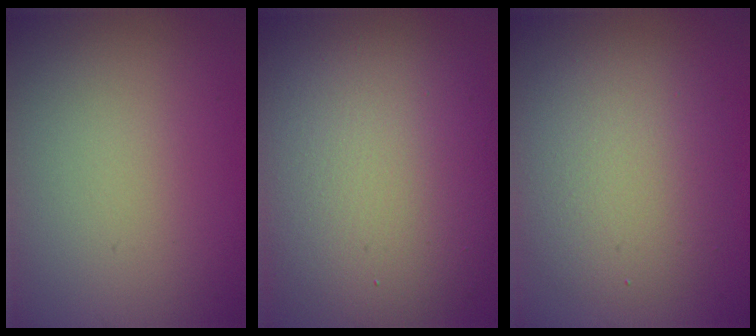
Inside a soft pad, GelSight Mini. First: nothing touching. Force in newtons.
{"total": 12.9, "press": 12.9, "slide": 0.9}
{"total": 5.7, "press": 5.7, "slide": 0.2}